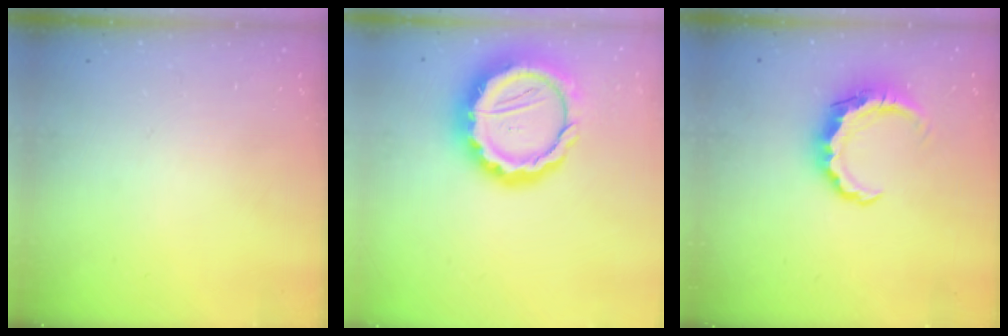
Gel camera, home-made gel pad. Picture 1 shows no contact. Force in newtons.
{"total": 19.0, "press": 18.6, "slide": 3.8}
{"total": 7.8, "press": 7.7, "slide": 1.4}